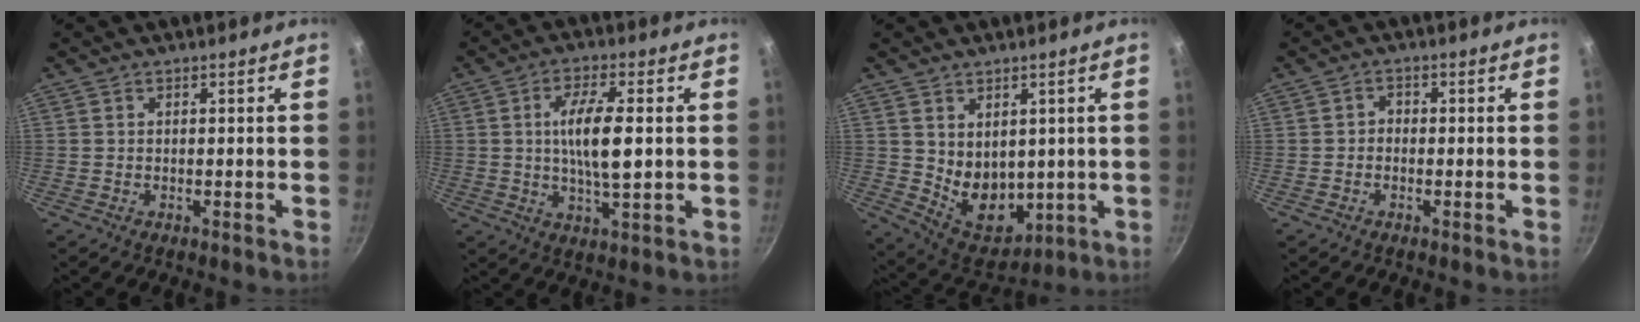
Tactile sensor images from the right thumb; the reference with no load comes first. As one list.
[{"total": 10.1, "force": [0.8, 3.0, 9.6], "torque": [-0.177, 0.003, 0.012]}, {"total": 10.2, "force": [1.9, 7.5, 6.6], "torque": [-0.072, -0.033, 0.059]}, {"total": 1.7, "force": [-0.4, 1.4, 0.8], "torque": [-0.008, 0.009, -0.011]}]